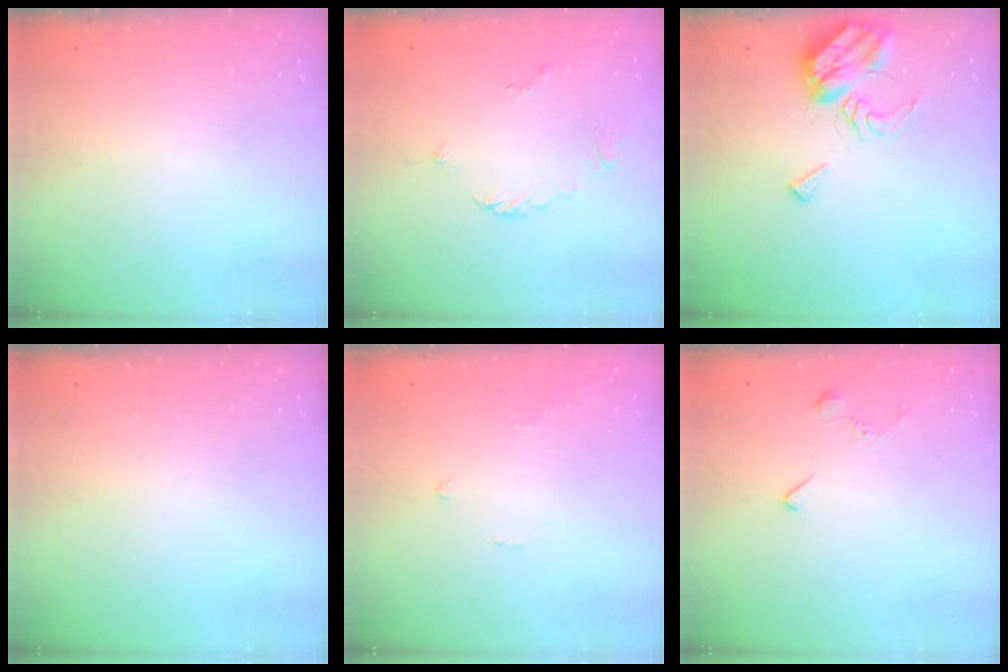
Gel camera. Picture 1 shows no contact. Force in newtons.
{"total": 2.2, "press": 2.1, "slide": 0.7}
{"total": 8.6, "press": 8.6, "slide": 0.7}
{"total": 0.0}
{"total": 1.4, "press": 1.3, "slide": 0.5}
{"total": 3.0, "press": 2.9, "slide": 0.7}